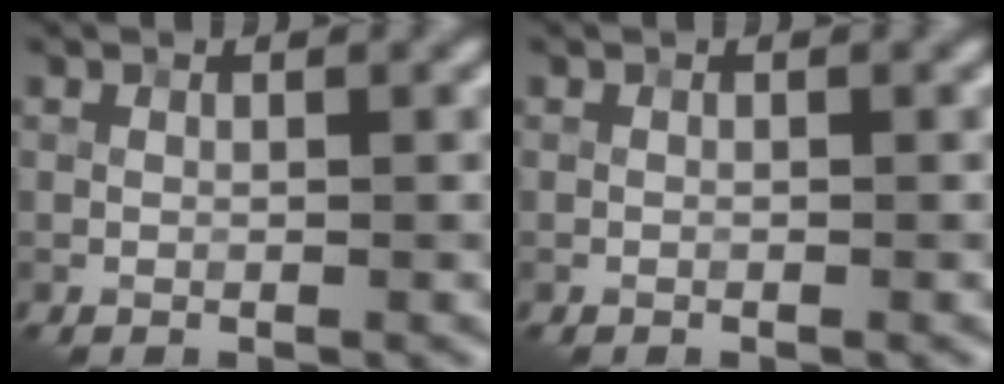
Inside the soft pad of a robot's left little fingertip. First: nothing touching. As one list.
[{"total": 0.0}]